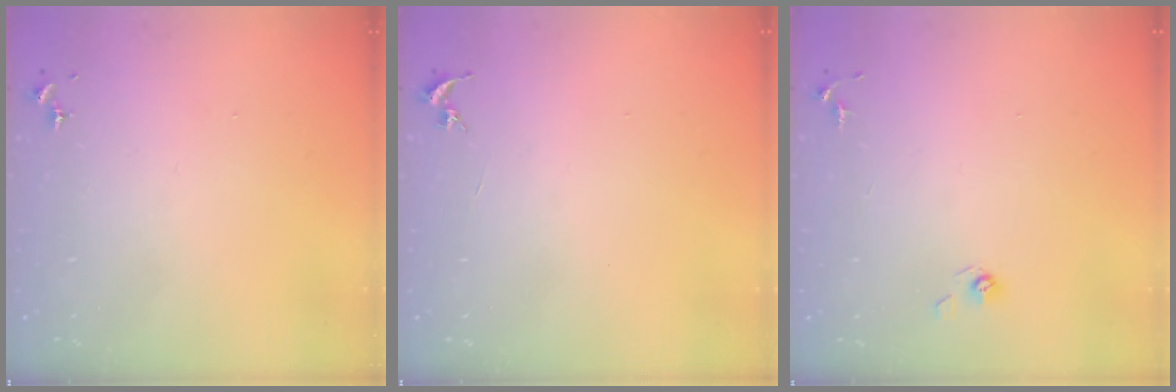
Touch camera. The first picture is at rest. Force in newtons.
{"total": 0.0}
{"total": 3.8, "press": 3.3, "slide": 1.8}